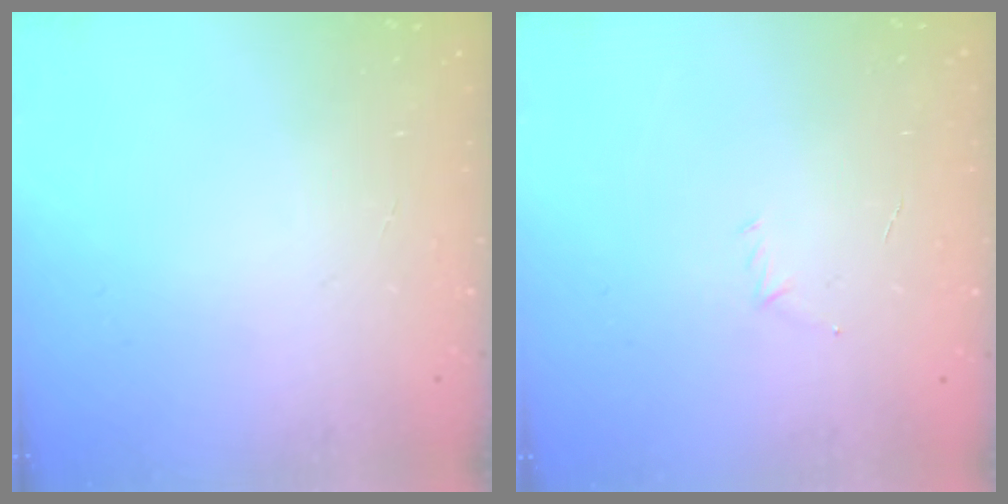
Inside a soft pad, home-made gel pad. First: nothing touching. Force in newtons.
{"total": 2.9, "press": 2.8, "slide": 0.8}